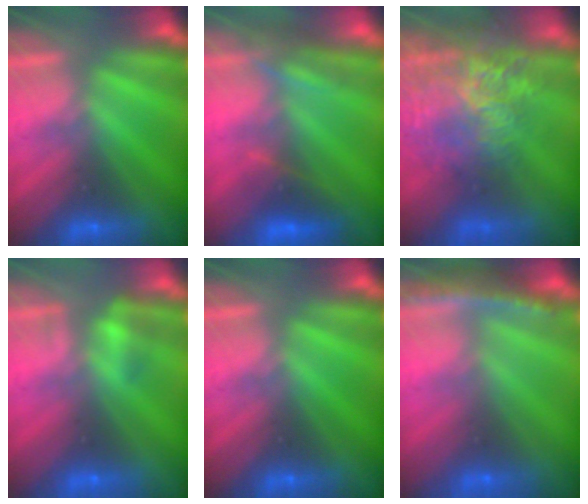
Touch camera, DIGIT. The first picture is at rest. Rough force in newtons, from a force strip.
{"total": 3.6}
{"total": 7.6}
{"total": 2.2}
{"total": 0.0}
{"total": 8.5}